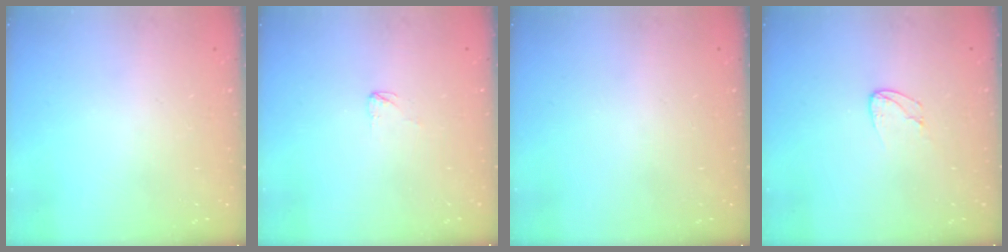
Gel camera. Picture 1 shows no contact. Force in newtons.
{"total": 2.3, "press": 2.3, "slide": 0.2}
{"total": 0.0}
{"total": 5.0, "press": 4.9, "slide": 0.4}